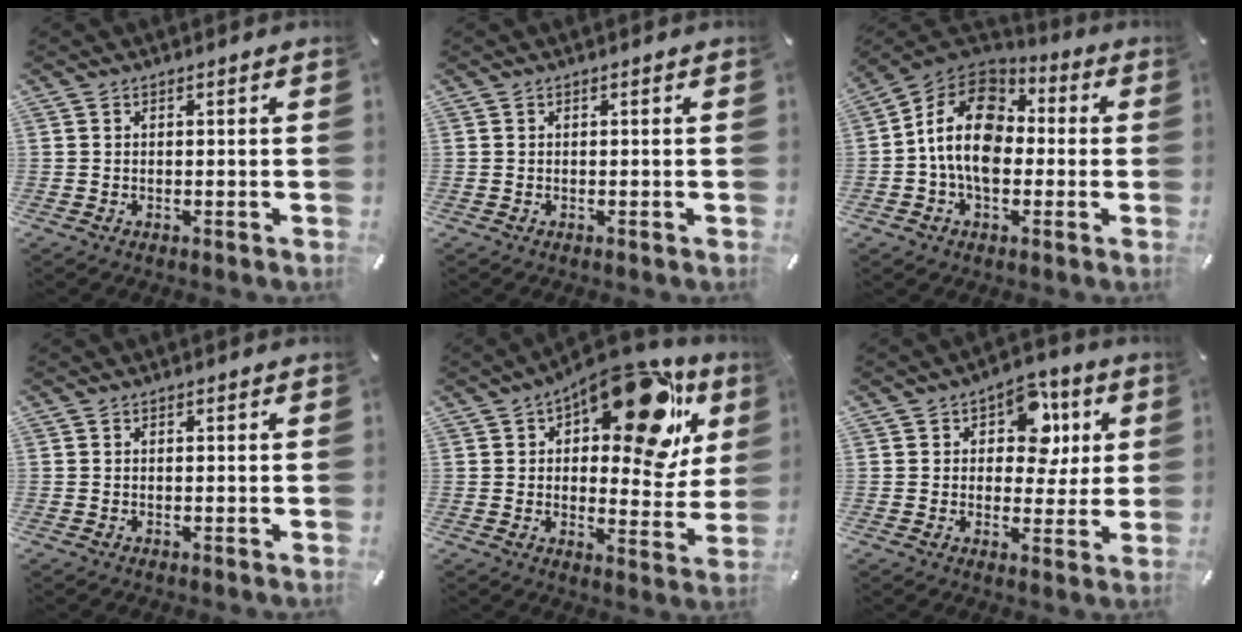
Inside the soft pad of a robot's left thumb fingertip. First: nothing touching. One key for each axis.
{"total": 0.0}
{"total": 15.1, "fx": -0.7, "fy": 10.8, "fz": 10.5, "tx": -0.213, "ty": 0.018, "tz": -0.018}
{"total": 0.0}
{"total": 23.0, "fx": 12.5, "fy": 10.2, "fz": 16.4, "tx": -0.213, "ty": -0.077, "tz": 0.200}
{"total": 11.2, "fx": 3.6, "fy": 8.2, "fz": 6.8, "tx": -0.078, "ty": -0.007, "tz": 0.060}